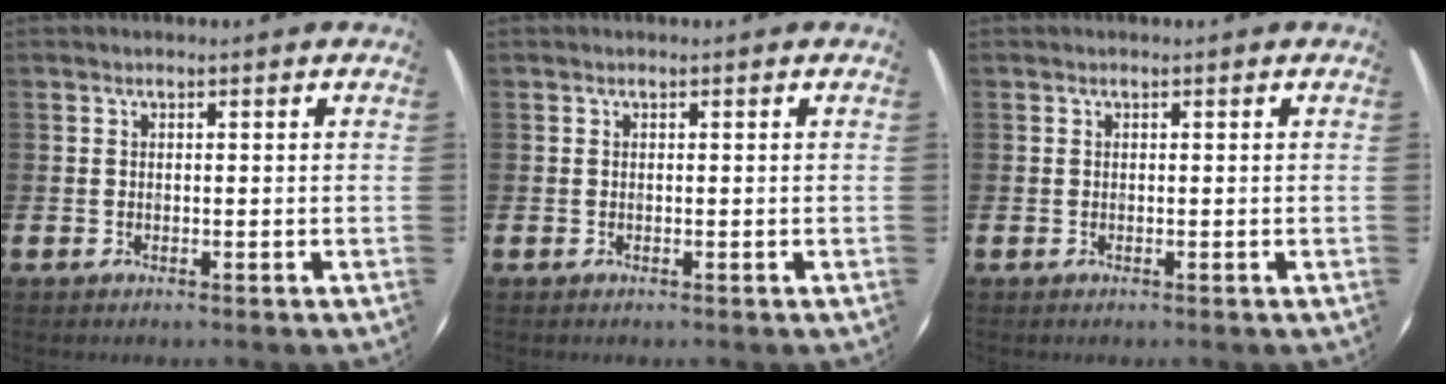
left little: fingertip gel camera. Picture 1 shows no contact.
{"total": 0.0}
{"total": 0.0}